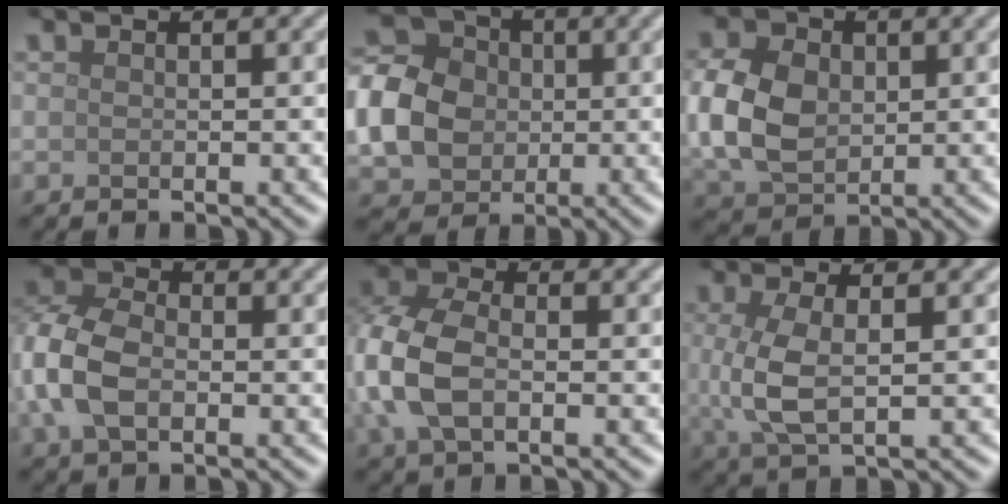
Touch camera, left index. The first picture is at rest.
{"total": 7.1, "force": [-0.7, 6.1, 3.7], "torque": [-0.092, 0.010, -0.023]}
{"total": 7.2, "force": [0.3, 5.4, 4.8], "torque": [-0.120, 0.003, 0.003]}
{"total": 6.2, "force": [-1.0, 4.3, 4.3], "torque": [-0.110, 0.002, -0.029]}
{"total": 7.0, "force": [-0.8, 4.6, 5.2], "torque": [-0.142, 0.000, -0.024]}
{"total": 4.2, "force": [0.2, 1.7, 3.9], "torque": [-0.095, -0.001, 0.005]}